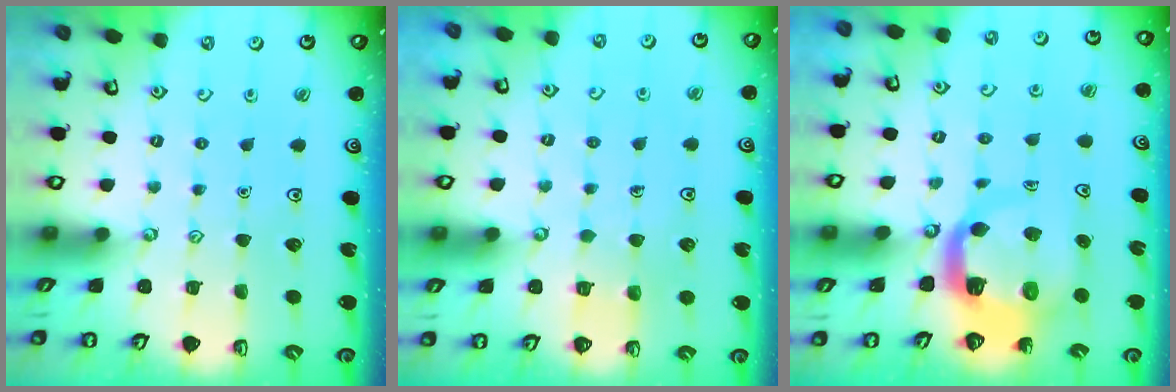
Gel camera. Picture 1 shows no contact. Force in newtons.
{"total": 2.2, "press": 2.2, "slide": 0.0}
{"total": 8.0, "press": 7.9, "slide": 1.0}